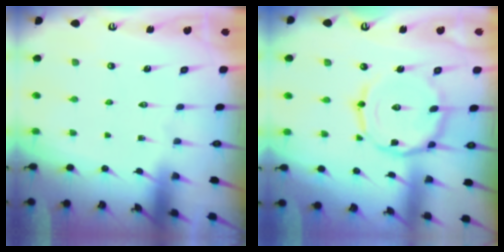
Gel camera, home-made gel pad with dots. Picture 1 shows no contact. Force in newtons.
{"total": 11.4, "press": 11.4, "slide": 0.7}